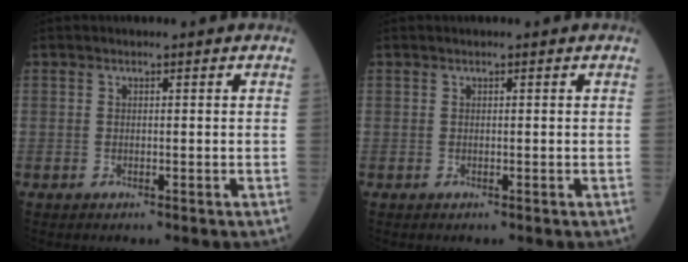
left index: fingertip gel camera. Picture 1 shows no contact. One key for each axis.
{"total": 0.0}